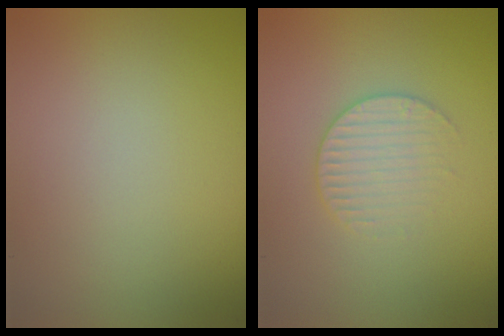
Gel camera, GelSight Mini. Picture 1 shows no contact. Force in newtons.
{"total": 2.5, "press": 2.5, "slide": 0.4}